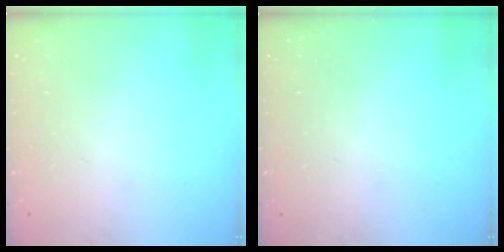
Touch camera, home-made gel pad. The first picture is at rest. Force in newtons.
{"total": 0.0}